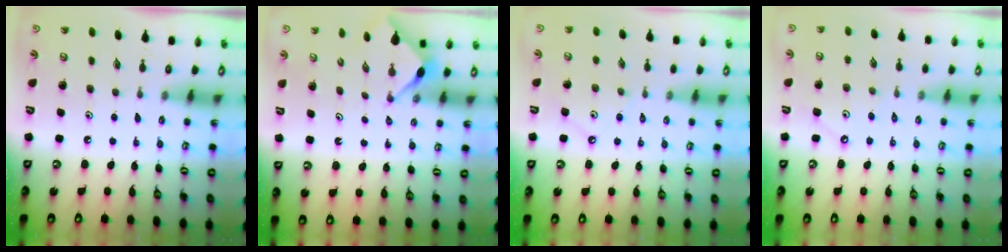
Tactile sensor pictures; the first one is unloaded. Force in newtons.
{"total": 2.8, "press": 2.7, "slide": 0.3}
{"total": 1.8, "press": 1.8, "slide": 0.3}
{"total": 3.6, "press": 3.6, "slide": 0.6}